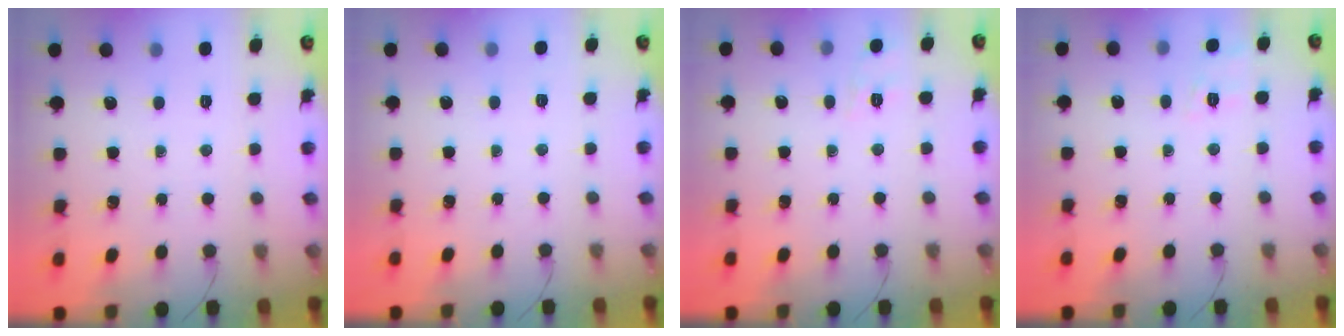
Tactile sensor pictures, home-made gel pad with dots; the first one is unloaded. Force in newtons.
{"total": 4.6, "press": 4.4, "slide": 1.5}
{"total": 2.2, "press": 1.1, "slide": 1.9}
{"total": 3.0, "press": 2.4, "slide": 1.8}